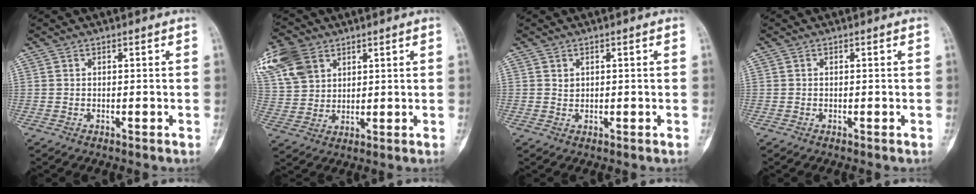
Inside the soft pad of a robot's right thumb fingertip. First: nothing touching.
{"total": 9.8, "force": [5.0, 7.2, 4.5], "torque": [-0.089, -0.002, 0.101]}
{"total": 1.3, "force": [0.5, 1.1, -0.2], "torque": [0.011, -0.001, 0.008]}
{"total": 0.0}